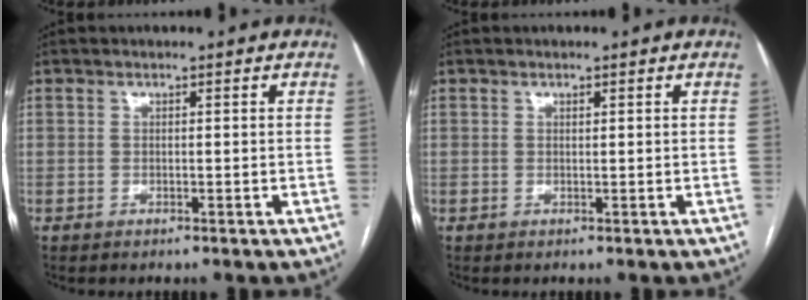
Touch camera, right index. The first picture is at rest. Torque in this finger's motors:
{"motor_torque": [-0.13, 0.09, -0.03, -0.01]}